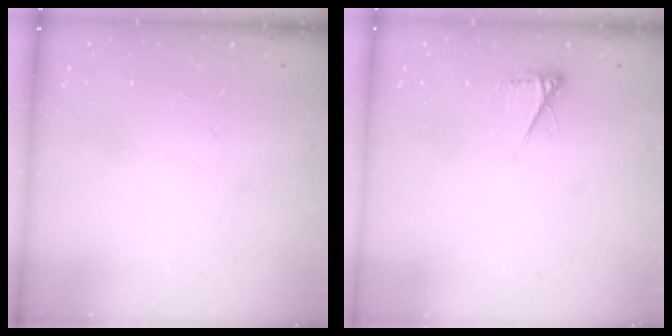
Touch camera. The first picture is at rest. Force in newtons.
{"total": 4.0, "press": 3.9, "slide": 0.5}